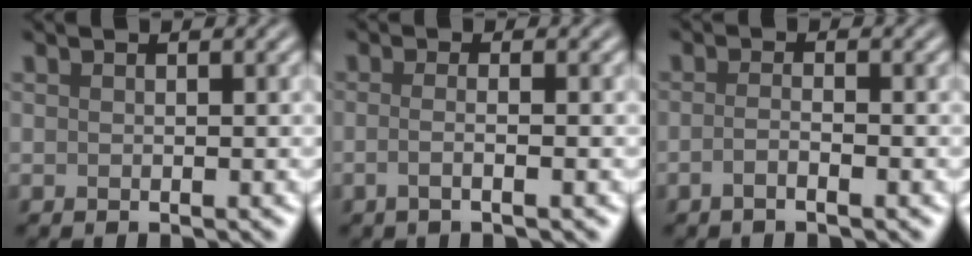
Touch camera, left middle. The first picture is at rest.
{"total": 2.4, "force": [-0.4, 1.0, 2.1], "torque": [-0.020, -0.006, -0.024]}
{"total": 1.5, "force": [-0.8, 0.4, 1.2], "torque": [-0.021, -0.001, -0.020]}